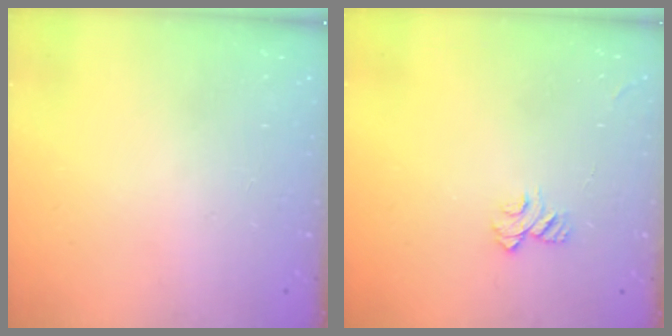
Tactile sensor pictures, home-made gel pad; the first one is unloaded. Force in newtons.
{"total": 5.3, "press": 5.3, "slide": 0.5}